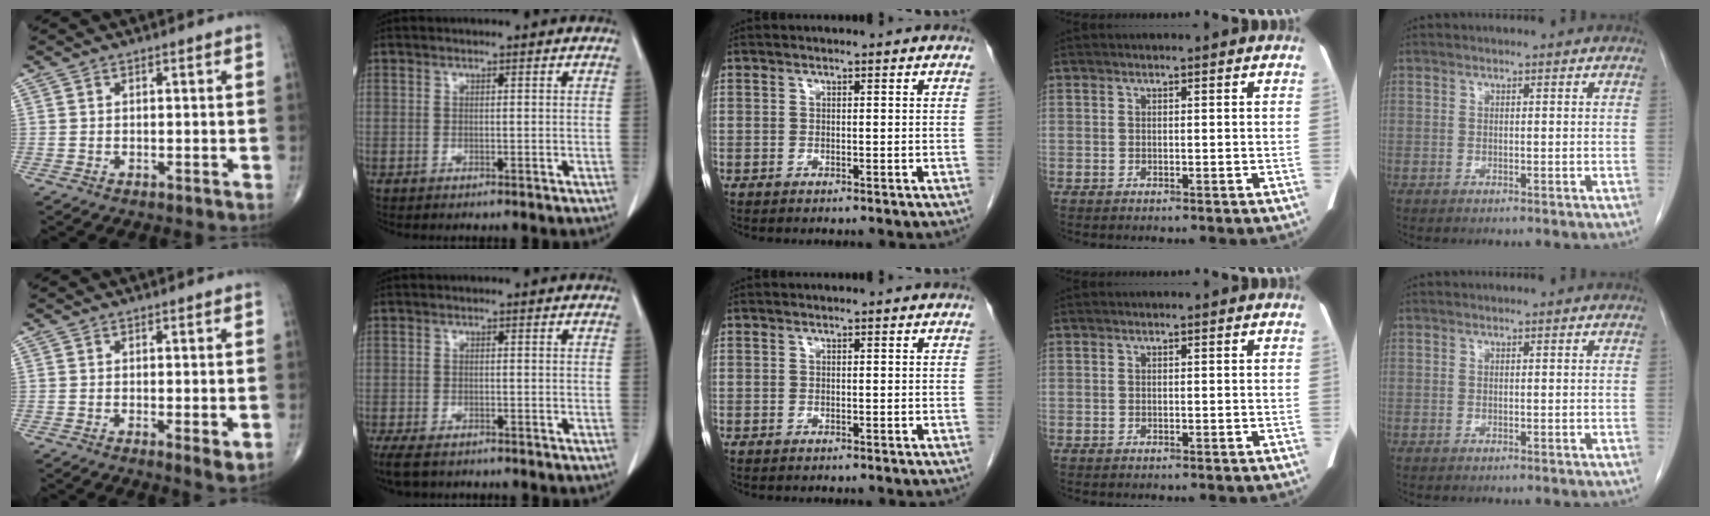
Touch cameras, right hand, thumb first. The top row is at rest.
{"thumb": {"total": 2.9, "force": [-0.3, 0.8, 2.8], "torque": [-0.043, -0.012, -0.005]}, "index": {"total": 5.4, "force": [-4.2, 2.1, 2.8], "torque": [-0.050, -0.012, -0.070]}}